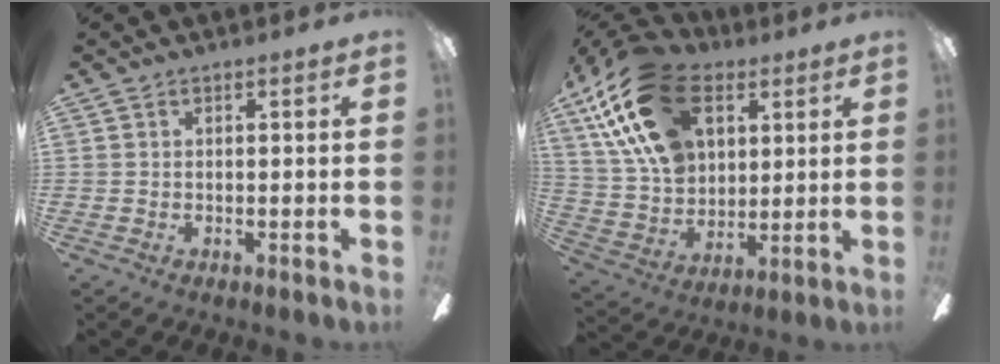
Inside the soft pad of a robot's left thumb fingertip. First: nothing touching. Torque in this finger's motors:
{"motor_torque": [2.20, 1.99, 1.39, -1.38, 0.31]}